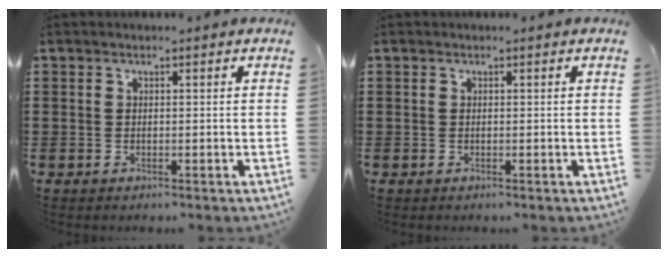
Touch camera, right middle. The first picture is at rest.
{"total": 0.0}